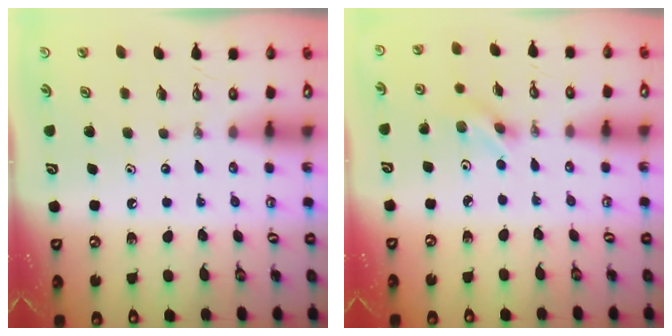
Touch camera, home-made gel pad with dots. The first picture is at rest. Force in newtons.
{"total": 2.6, "press": 2.4, "slide": 0.8}